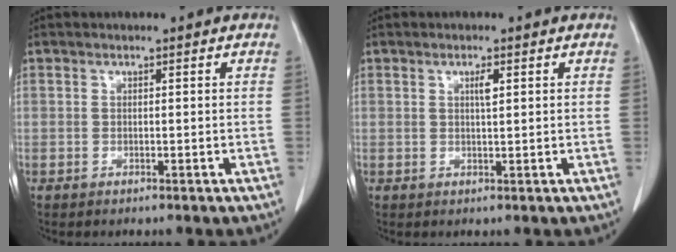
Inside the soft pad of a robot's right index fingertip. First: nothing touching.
{"total": 1.5, "force": [0.6, 0.2, 1.4], "torque": [-0.026, 0.000, 0.010]}